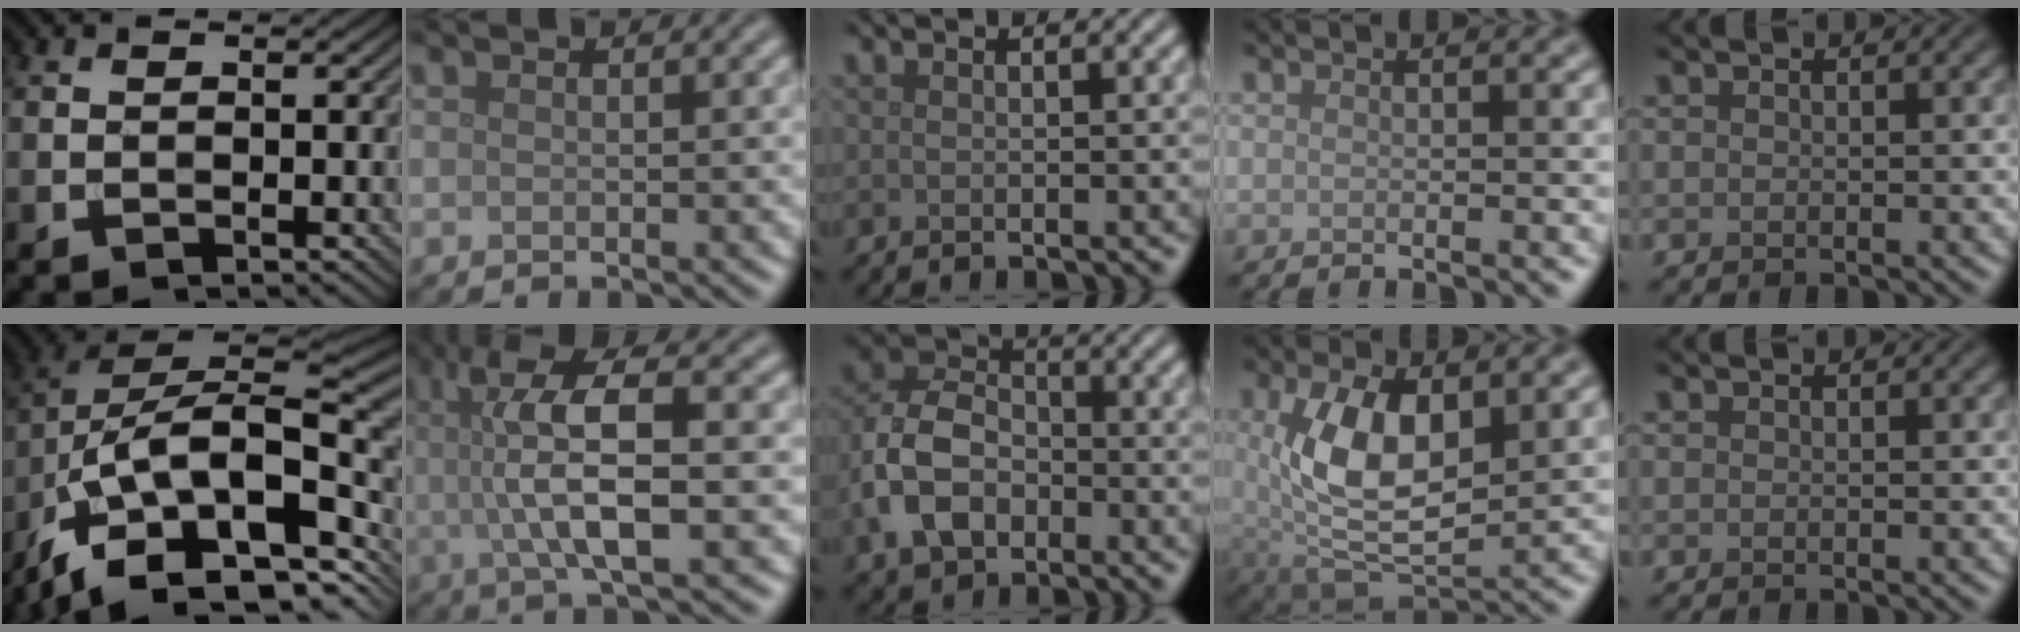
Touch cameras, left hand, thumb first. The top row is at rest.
{"thumb": {"total": 18.9, "force": [-8.6, 9.1, 14.2], "torque": [-0.258, -0.005, -0.141]}, "index": {"total": 9.4, "force": [0.7, 2.9, 9.0], "torque": [-0.149, 0.017, 0.006]}, "middle": {"total": 7.1, "force": [-1.9, 5.2, 4.3], "torque": [-0.100, 0.002, -0.048]}, "ring": {"total": 8.9, "force": [1.3, 4.5, 7.5], "torque": [-0.152, -0.003, 0.025]}}